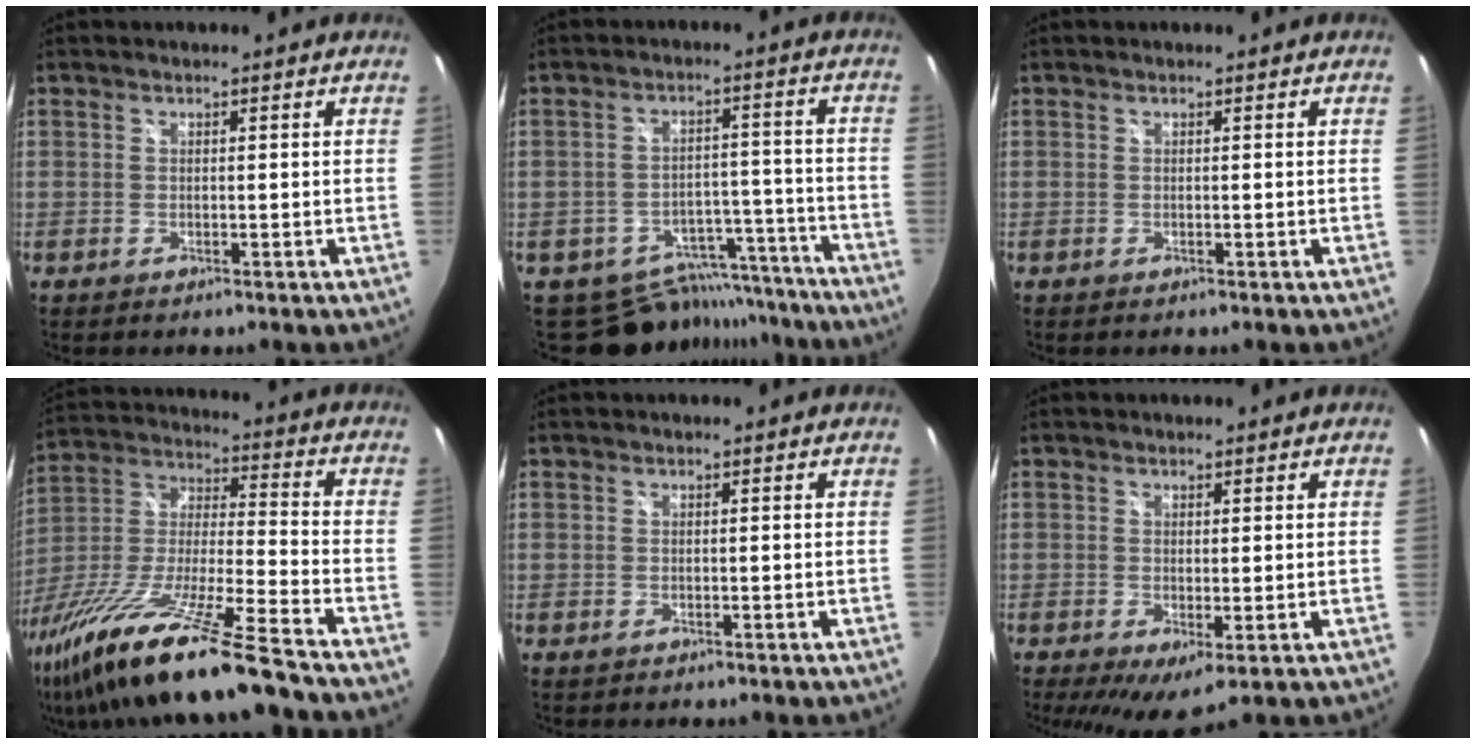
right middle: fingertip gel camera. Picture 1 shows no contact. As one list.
[{"total": 11.9, "force": [-10.4, 5.4, 1.8], "torque": [-0.029, 0.033, -0.131]}, {"total": 0.0}, {"total": 25.6, "force": [-18.9, 0.8, 17.2], "torque": [-0.318, -0.050, -0.338]}, {"total": 0.0}, {"total": 5.5, "force": [-0.6, 2.0, 5.1], "torque": [-0.087, -0.019, -0.005]}]